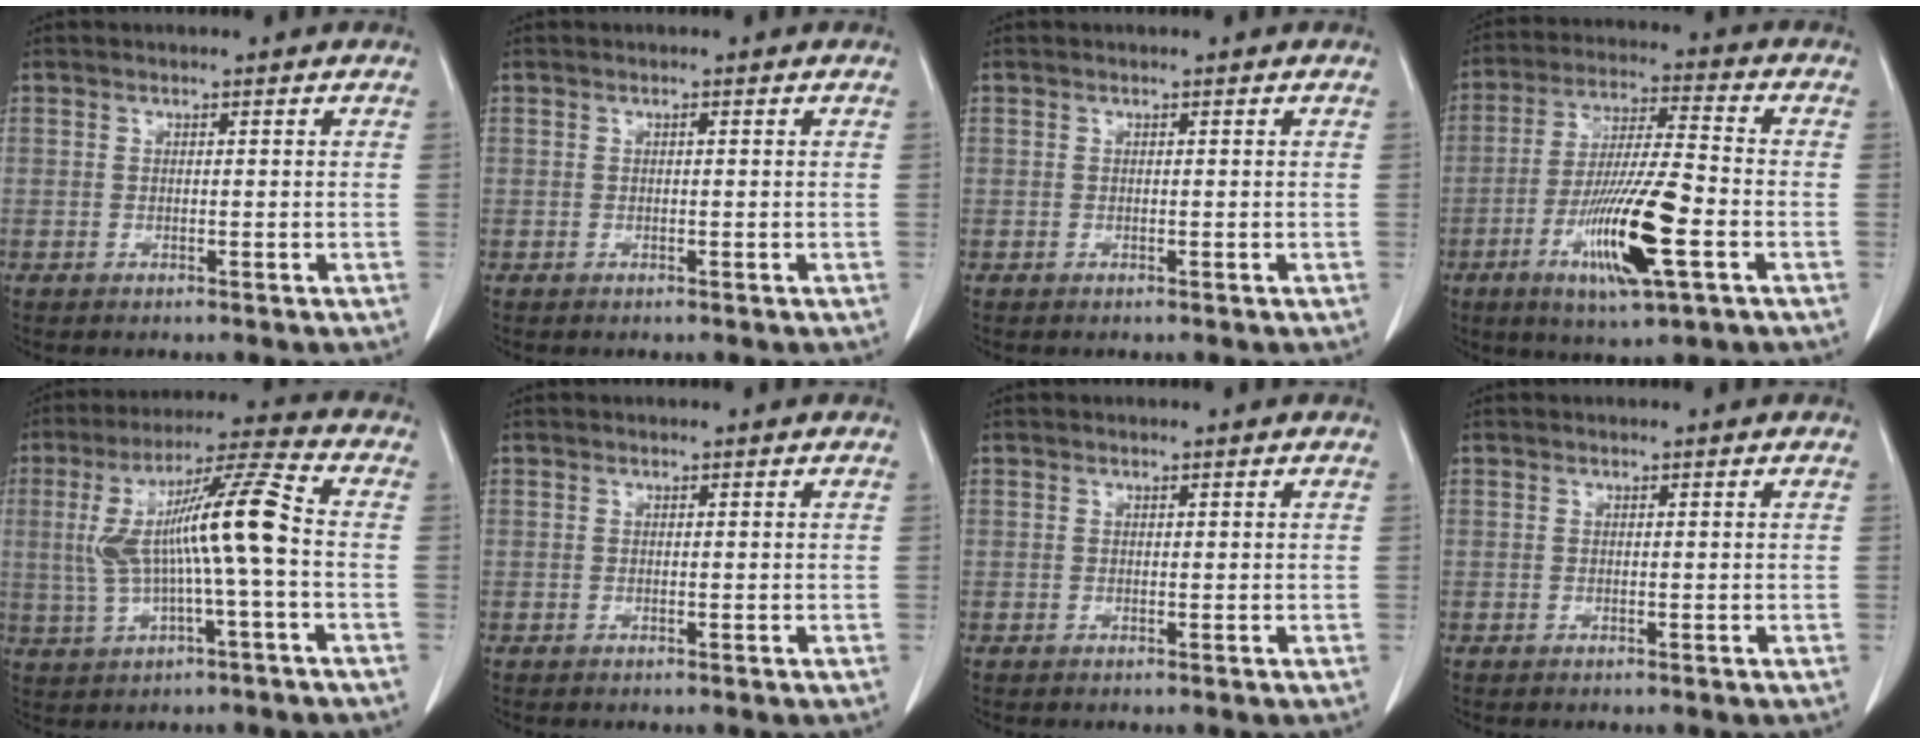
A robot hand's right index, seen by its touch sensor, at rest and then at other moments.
{"total": 0.0}
{"total": 0.0}
{"total": 14.6, "force": [-5.0, 1.4, 13.6], "torque": [-0.252, -0.016, -0.085]}
{"total": 12.7, "force": [0.0, 0.5, 12.7], "torque": [-0.232, 0.024, 0.000]}
{"total": 0.0}
{"total": 0.0}
{"total": 0.0}